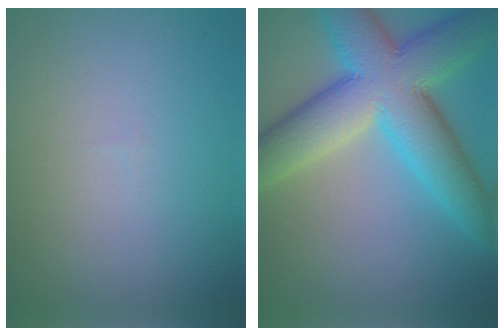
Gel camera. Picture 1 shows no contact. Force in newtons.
{"total": 11.5, "press": 11.5, "slide": 0.4}